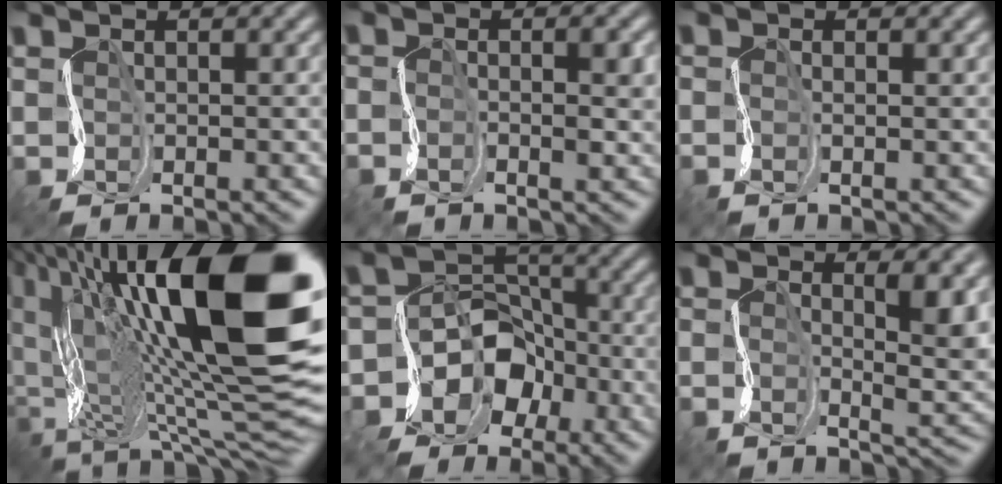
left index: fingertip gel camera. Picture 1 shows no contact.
{"total": 2.0, "force": [-1.3, 0.7, 1.4], "torque": [-0.033, -0.002, -0.031]}
{"total": 0.7, "force": [-0.7, 0.0, -0.1], "torque": [-0.006, -0.001, -0.016]}
{"total": 20.3, "force": [3.0, 8.4, 18.3], "torque": [-0.319, 0.023, 0.042]}
{"total": 6.4, "force": [-3.4, 5.2, 1.7], "torque": [-0.015, 0.010, -0.077]}
{"total": 4.1, "force": [0.2, 1.5, 3.8], "torque": [-0.069, -0.007, -0.002]}